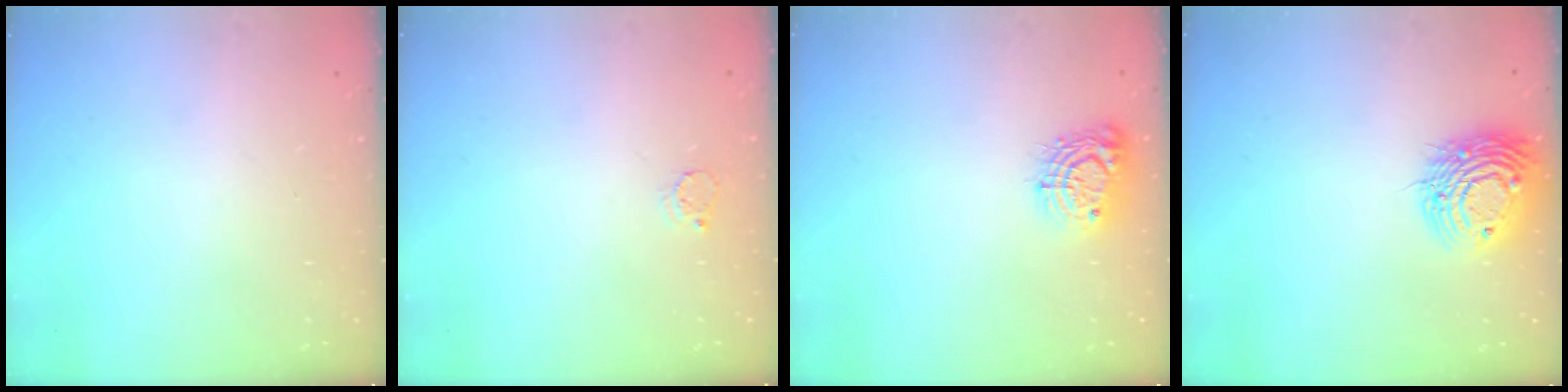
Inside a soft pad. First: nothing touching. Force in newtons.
{"total": 3.2, "press": 3.2, "slide": 0.2}
{"total": 9.9, "press": 9.9, "slide": 0.8}
{"total": 13.2, "press": 13.2, "slide": 1.1}